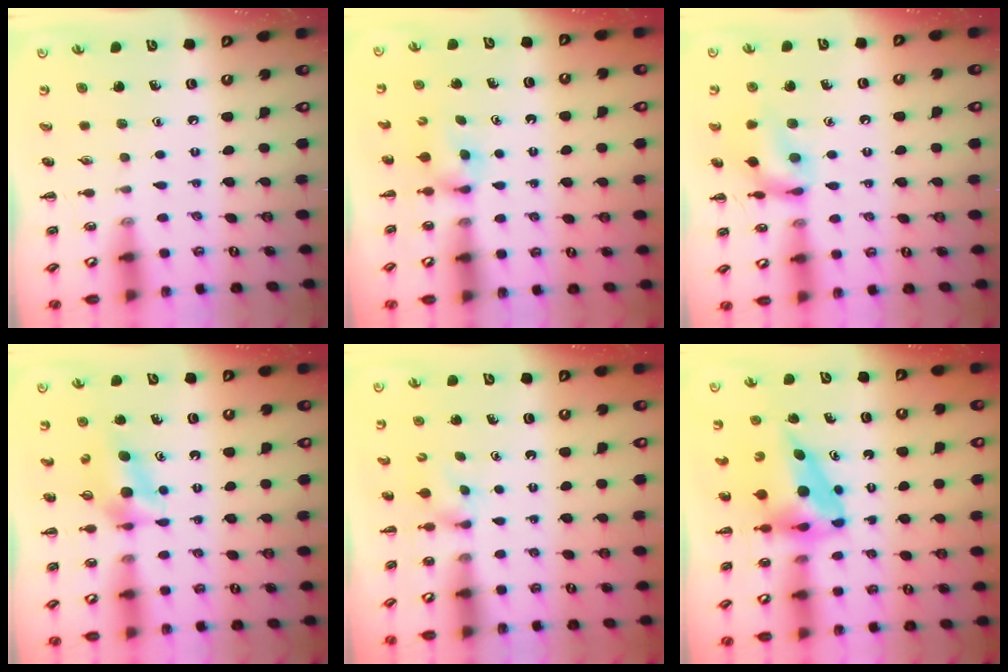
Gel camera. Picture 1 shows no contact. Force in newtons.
{"total": 2.9, "press": 2.8, "slide": 1.0}
{"total": 12.9, "press": 12.9, "slide": 0.8}
{"total": 4.4, "press": 4.3, "slide": 0.6}
{"total": 1.8, "press": 1.5, "slide": 0.9}
{"total": 6.1, "press": 5.9, "slide": 1.3}